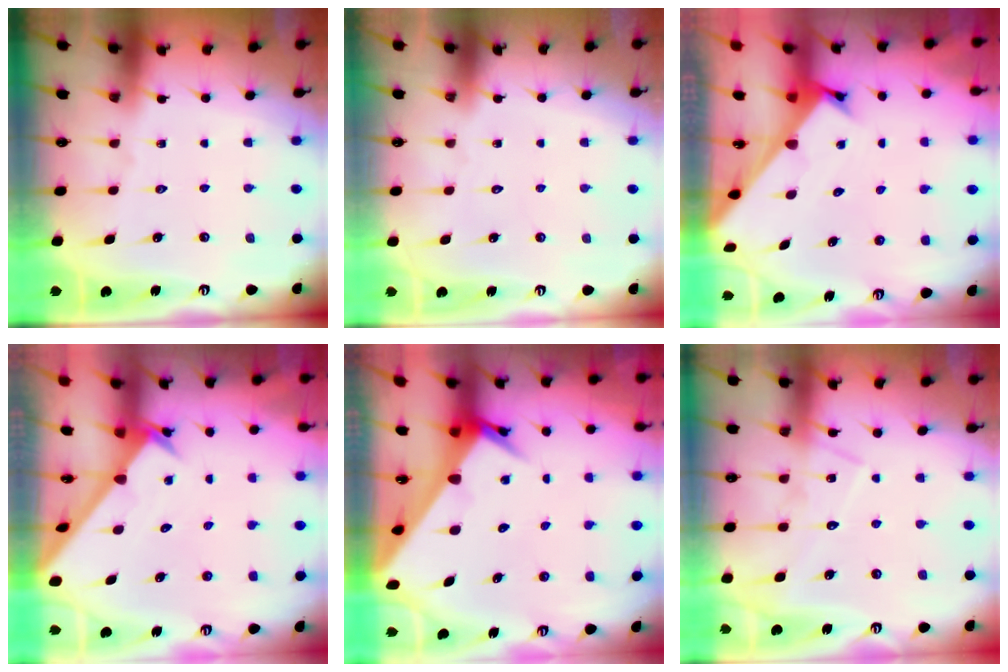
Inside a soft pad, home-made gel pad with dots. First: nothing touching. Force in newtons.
{"total": 1.6, "press": 1.6, "slide": 0.1}
{"total": 2.4, "press": 2.4, "slide": 0.2}
{"total": 2.5, "press": 2.5, "slide": 0.2}
{"total": 5.1, "press": 5.1, "slide": 0.3}
{"total": 9.8, "press": 9.8, "slide": 0.9}